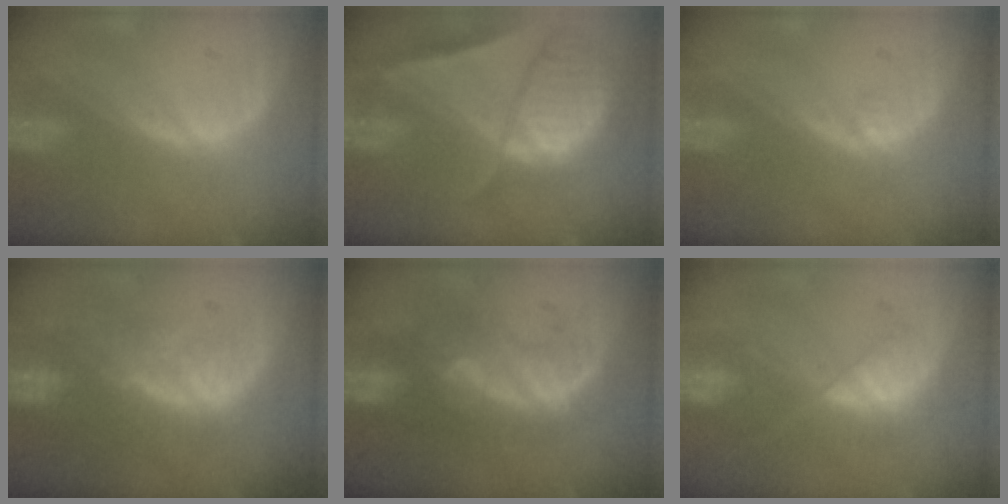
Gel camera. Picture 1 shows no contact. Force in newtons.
{"total": 10.1, "press": 8.4, "slide": 5.5}
{"total": 0.5, "press": 0.5, "slide": 0.2}
{"total": 10.1, "press": 8.5, "slide": 5.5}
{"total": 8.0, "press": 7.9, "slide": 1.6}
{"total": 7.5, "press": 6.8, "slide": 3.2}